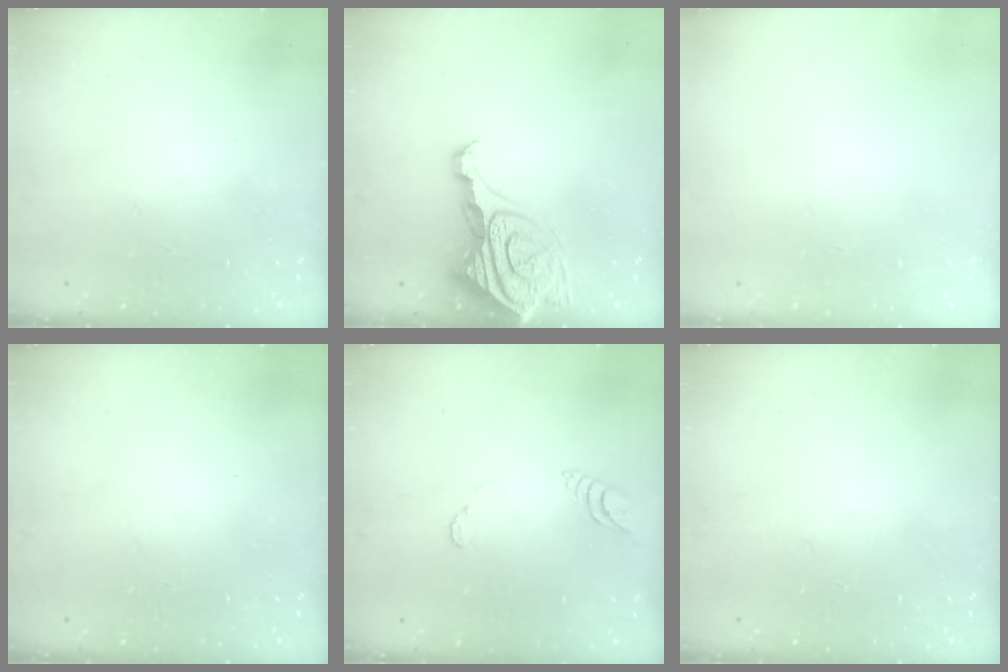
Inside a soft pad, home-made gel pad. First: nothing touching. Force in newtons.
{"total": 15.2, "press": 15.2, "slide": 1.4}
{"total": 0.0}
{"total": 0.0}
{"total": 3.9, "press": 3.9, "slide": 0.4}
{"total": 0.0}